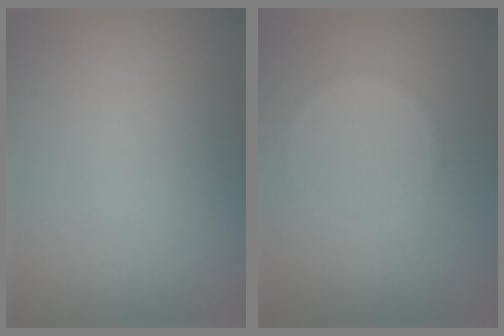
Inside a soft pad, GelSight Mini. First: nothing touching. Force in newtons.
{"total": 0.6, "press": 0.6, "slide": 0.1}